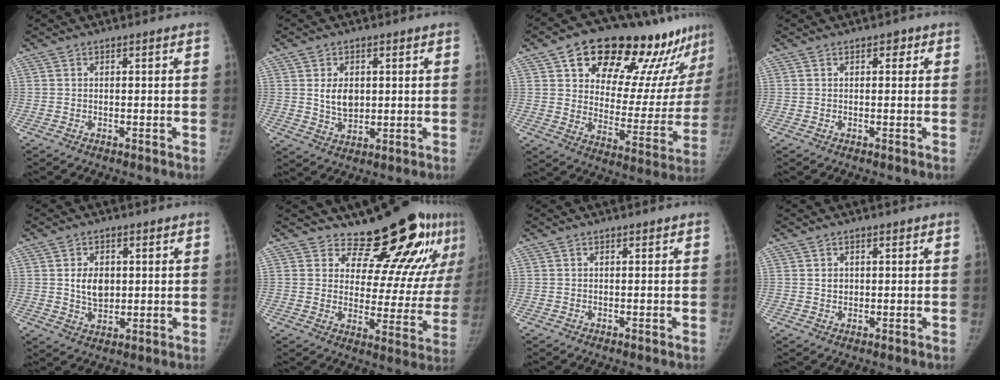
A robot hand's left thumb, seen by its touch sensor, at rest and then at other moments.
{"total": 6.0, "force": [1.1, 4.2, 4.1], "torque": [-0.050, -0.012, 0.028]}
{"total": 25.3, "force": [17.5, 10.9, 14.6], "torque": [-0.160, -0.066, 0.252]}
{"total": 1.5, "force": [0.6, 1.0, 0.8], "torque": [0.004, 0.002, 0.003]}
{"total": 6.1, "force": [1.0, 4.3, 4.2], "torque": [-0.049, -0.009, 0.023]}
{"total": 18.0, "force": [13.6, 7.0, 9.6], "torque": [-0.076, -0.108, 0.175]}
{"total": 0.0}
{"total": 1.9, "force": [0.6, 1.6, 0.8], "torque": [-0.004, -0.003, 0.012]}